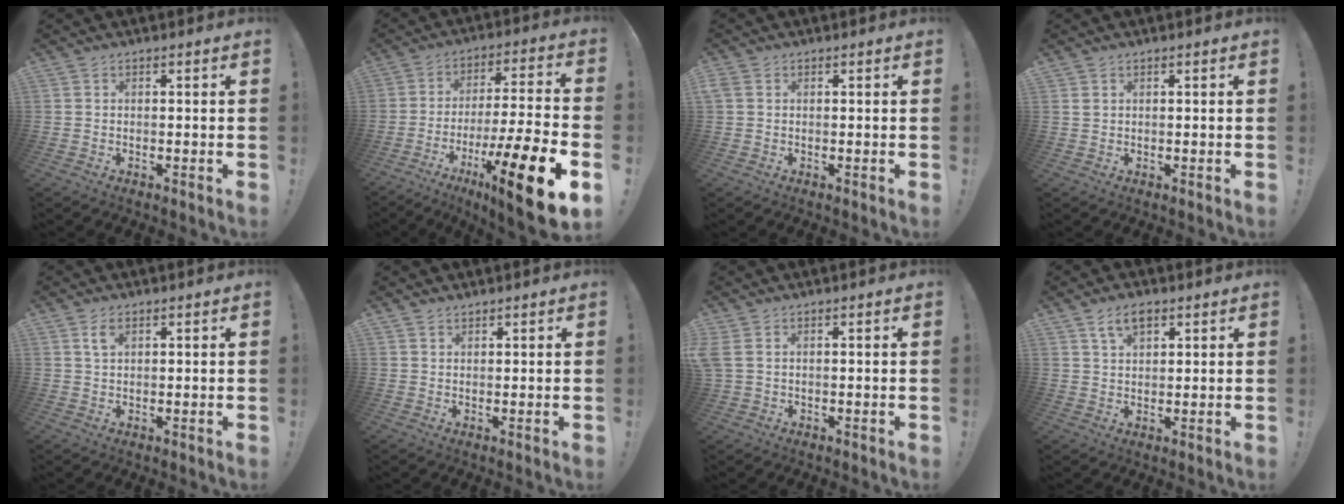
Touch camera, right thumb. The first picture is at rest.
{"total": 20.5, "force": [-10.5, 2.8, 17.5], "torque": [-0.280, 0.060, -0.165]}
{"total": 1.8, "force": [0.5, 1.3, 1.1], "torque": [-0.029, 0.009, 0.011]}
{"total": 1.3, "force": [0.7, 0.8, 0.8], "torque": [-0.012, -0.001, 0.013]}
{"total": 3.1, "force": [1.6, 1.5, 2.2], "torque": [-0.035, -0.003, 0.027]}
{"total": 1.3, "force": [1.2, 0.6, 0.2], "torque": [-0.002, -0.003, 0.023]}
{"total": 3.1, "force": [1.1, 1.7, 2.3], "torque": [-0.058, 0.003, 0.021]}
{"total": 5.7, "force": [3.2, 3.2, 3.5], "torque": [-0.061, -0.004, 0.058]}